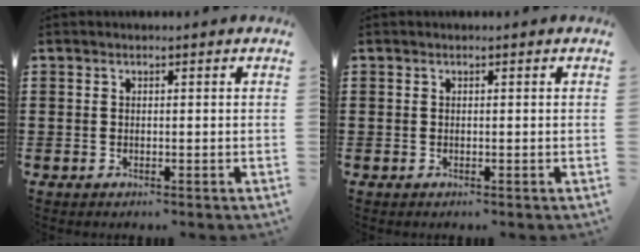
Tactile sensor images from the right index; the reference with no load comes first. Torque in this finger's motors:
{"motor_torque": [-0.03, 0.03, 0.00, 0.00]}